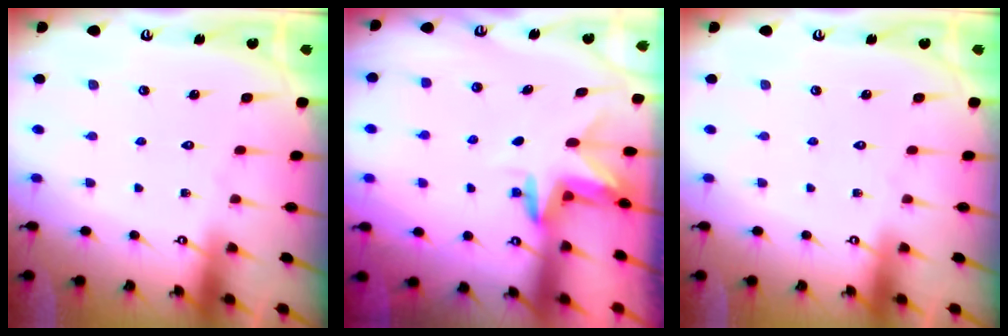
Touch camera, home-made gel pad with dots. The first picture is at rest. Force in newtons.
{"total": 2.7, "press": 2.7, "slide": 0.2}
{"total": 0.0}